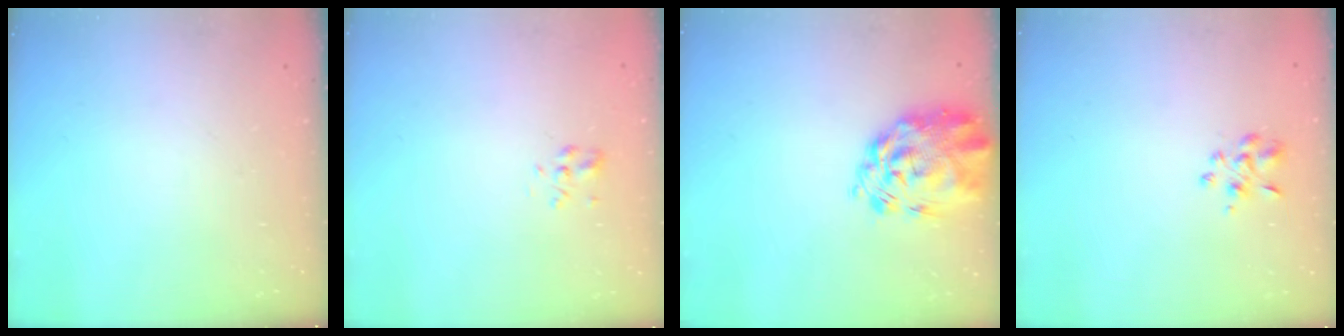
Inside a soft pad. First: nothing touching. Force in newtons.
{"total": 1.4, "press": 1.2, "slide": 0.7}
{"total": 3.1, "press": 2.8, "slide": 1.5}
{"total": 3.6, "press": 3.4, "slide": 1.1}